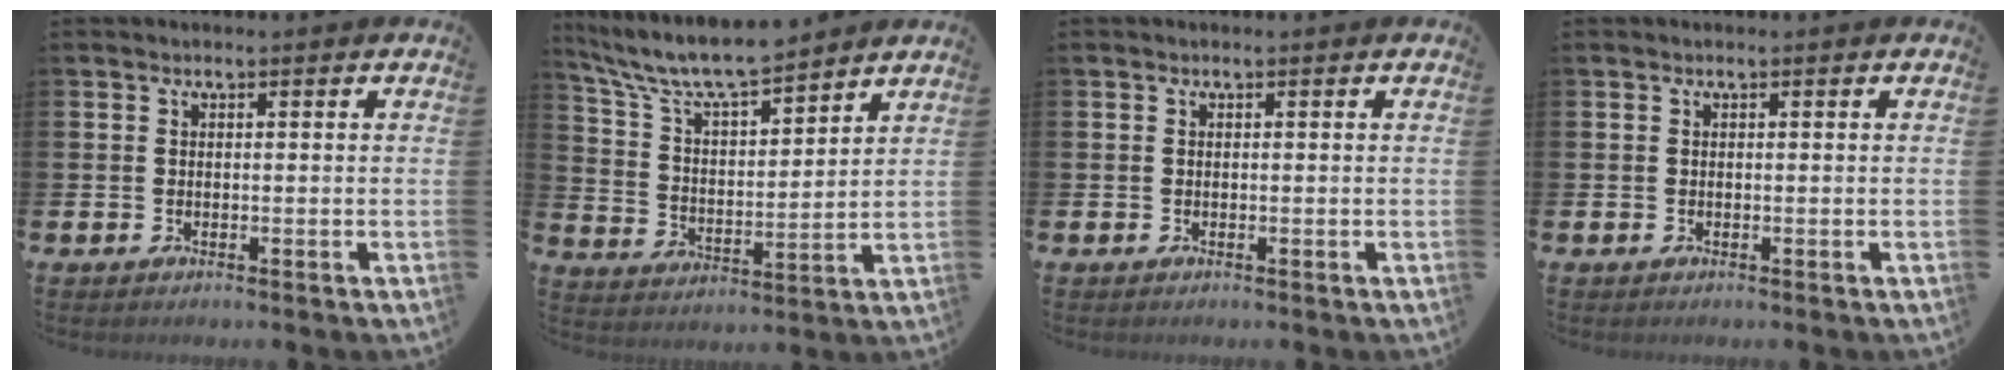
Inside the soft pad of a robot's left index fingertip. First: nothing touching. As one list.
[{"total": 8.9, "force": [8.3, 1.3, 2.9], "torque": [-0.095, -0.048, 0.150]}, {"total": 0.0}, {"total": 0.0}]